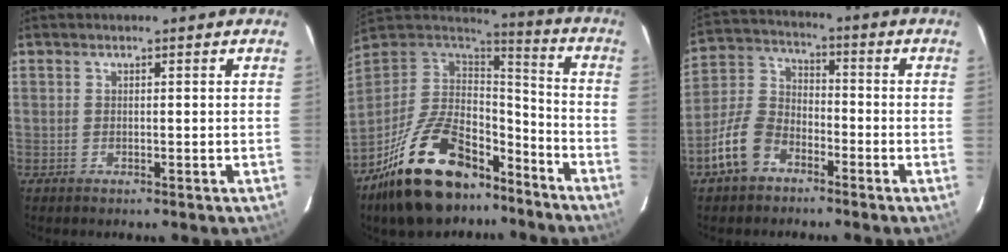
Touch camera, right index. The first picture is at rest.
{"total": 25.9, "force": [-17.2, 12.3, 14.8], "torque": [-0.295, 0.006, -0.268]}
{"total": 10.4, "force": [-6.3, 6.5, 5.2], "torque": [-0.120, 0.024, -0.119]}